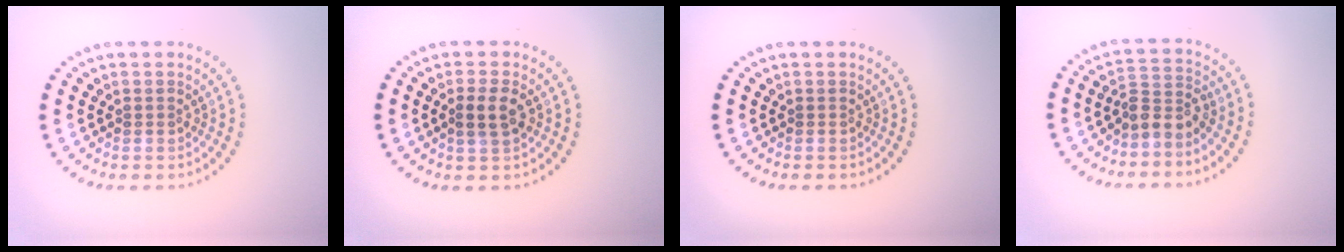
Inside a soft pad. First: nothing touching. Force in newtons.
{"total": 2.2, "press": 2.1, "slide": 0.6}
{"total": 0.0}
{"total": 2.6, "press": 1.9, "slide": 1.8}